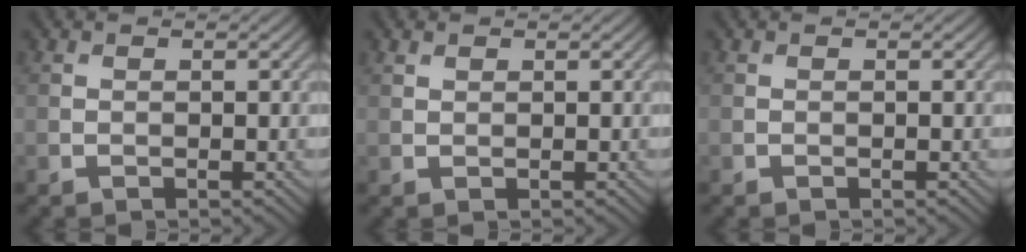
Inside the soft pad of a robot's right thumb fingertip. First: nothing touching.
{"total": 0.8, "force": [0.7, 0.4, 0.3], "torque": [-0.011, 0.000, 0.016]}
{"total": 0.0}